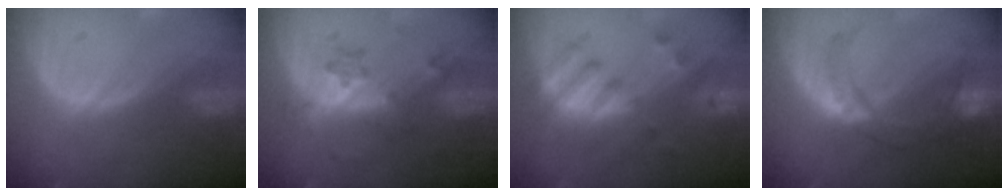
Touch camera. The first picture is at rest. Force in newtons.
{"total": 6.0, "press": 5.5, "slide": 2.5}
{"total": 8.0, "press": 7.0, "slide": 3.9}
{"total": 8.9, "press": 7.8, "slide": 4.2}